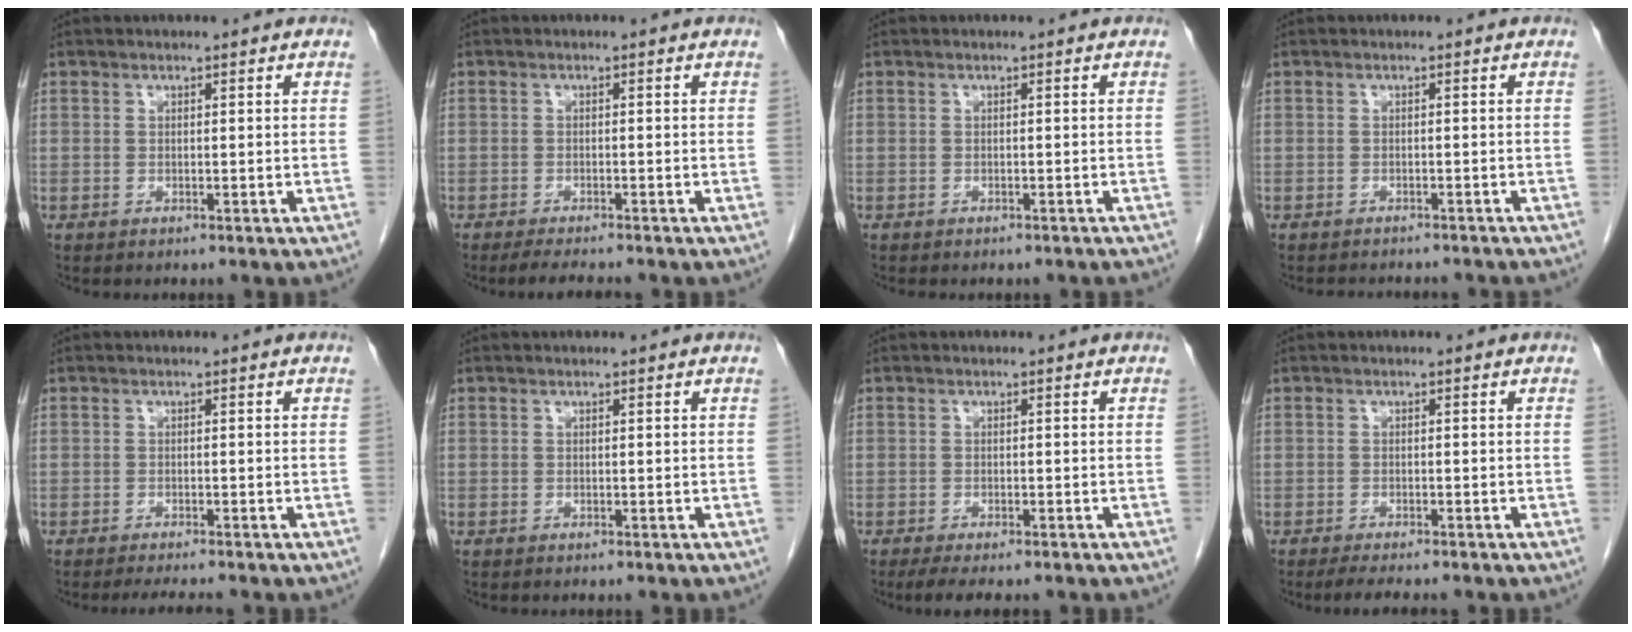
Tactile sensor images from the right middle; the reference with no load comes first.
{"total": 4.2, "force": [-3.7, 0.1, 2.1], "torque": [-0.034, -0.012, -0.057]}
{"total": 3.1, "force": [-2.7, 0.6, 1.3], "torque": [-0.023, -0.003, -0.032]}
{"total": 7.6, "force": [-7.0, 1.4, 2.7], "torque": [-0.028, -0.005, -0.076]}
{"total": 3.4, "force": [-3.0, -0.4, 1.6], "torque": [-0.022, -0.010, -0.046]}
{"total": 0.0}
{"total": 5.4, "force": [-4.2, 1.0, 3.1], "torque": [-0.045, -0.014, -0.063]}
{"total": 4.5, "force": [-3.8, 0.3, 2.4], "torque": [-0.037, -0.011, -0.055]}